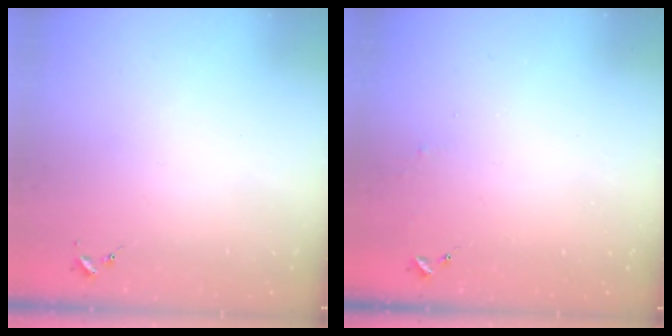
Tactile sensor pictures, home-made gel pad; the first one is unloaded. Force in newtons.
{"total": 3.2, "press": 3.2, "slide": 0.3}